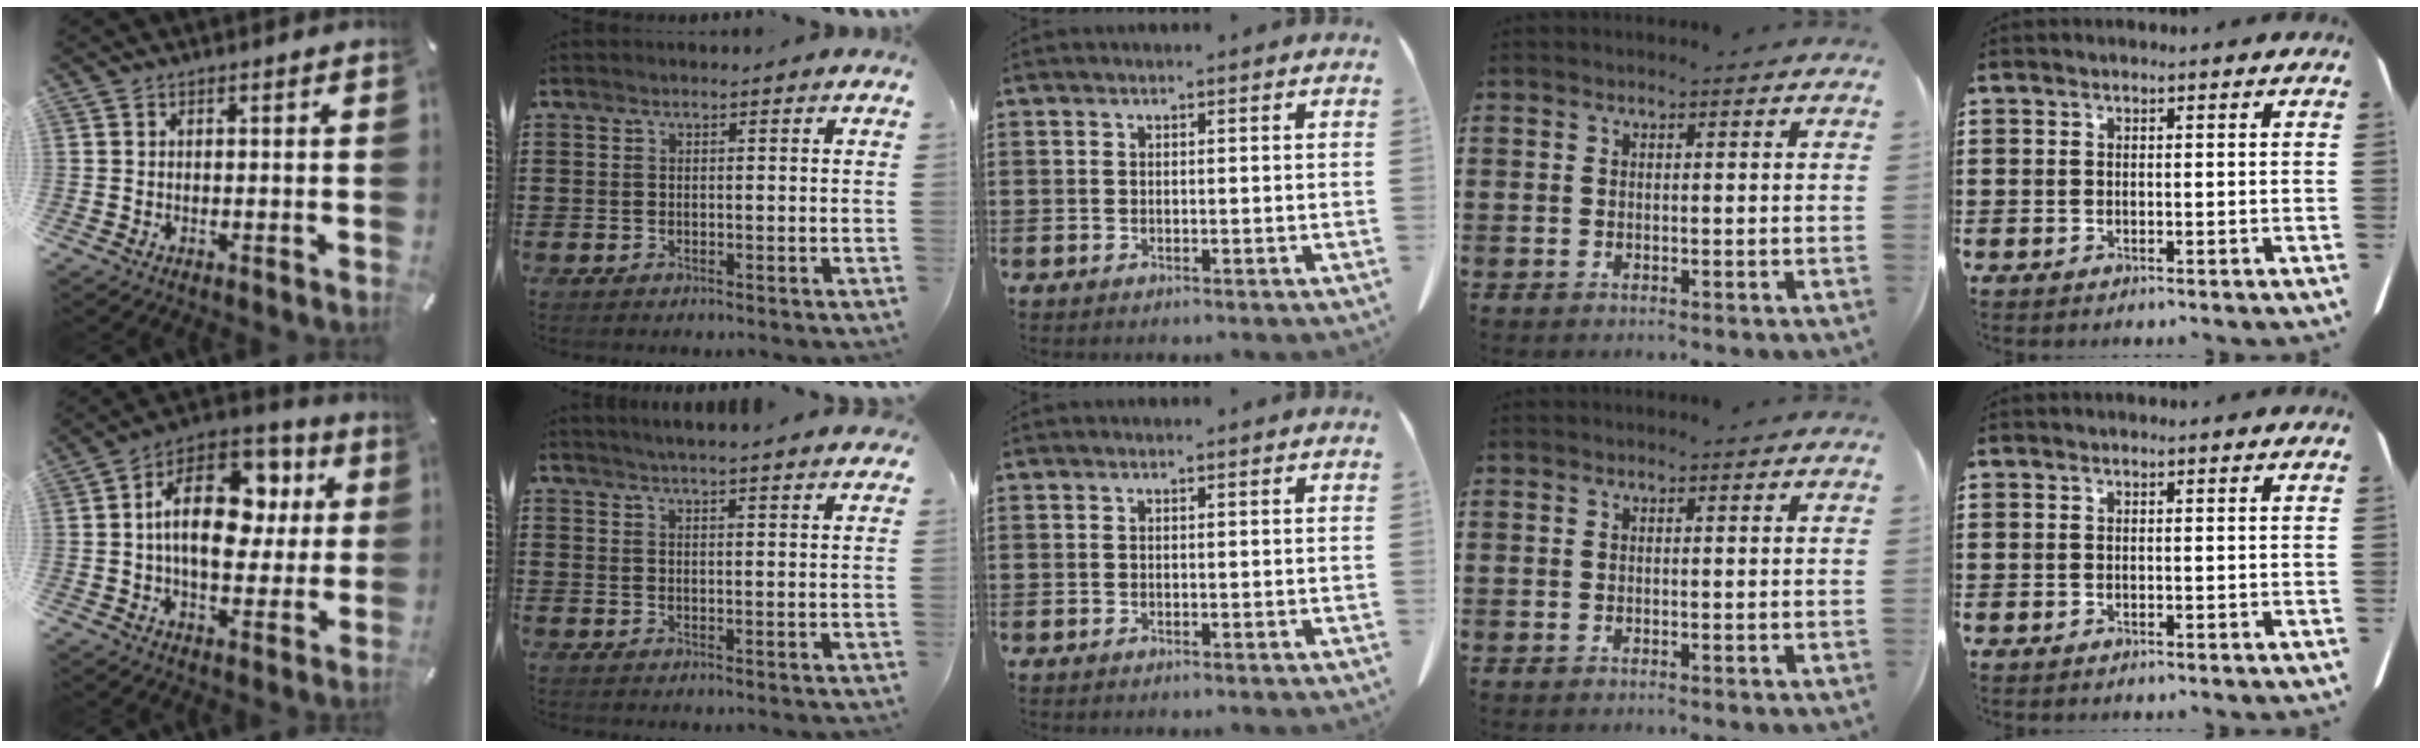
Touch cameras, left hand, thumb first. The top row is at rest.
{"thumb": {"total": 19.4, "force": [3.7, 12.7, 14.2], "torque": [-0.233, -0.007, 0.067]}, "index": {"total": 3.3, "force": [3.2, -0.7, 0.5], "torque": [-0.019, -0.013, 0.057]}}